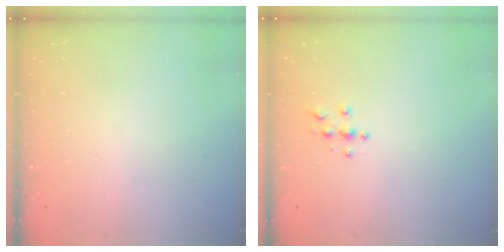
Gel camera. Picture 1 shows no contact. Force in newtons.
{"total": 4.0, "press": 3.9, "slide": 0.4}